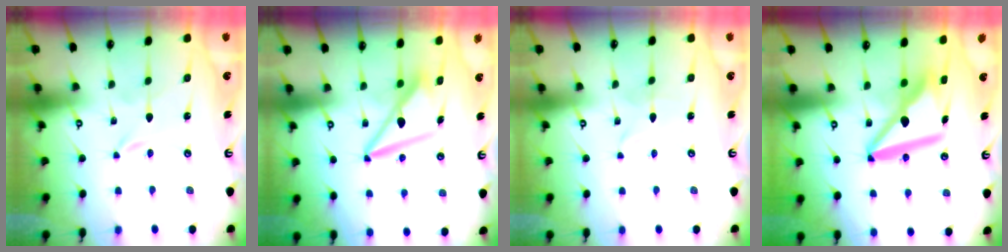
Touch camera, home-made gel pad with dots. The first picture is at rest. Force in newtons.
{"total": 9.0, "press": 9.0, "slide": 0.7}
{"total": 1.7, "press": 1.7, "slide": 0.1}
{"total": 12.8, "press": 12.7, "slide": 1.4}